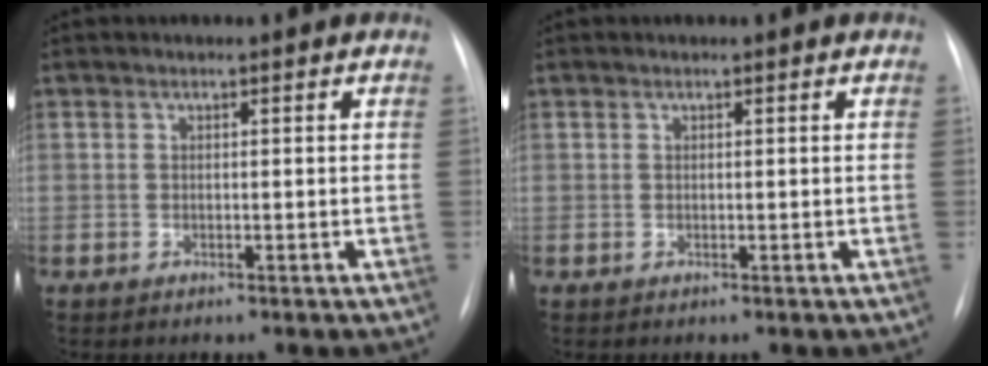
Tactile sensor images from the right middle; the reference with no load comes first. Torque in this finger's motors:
{"motor_torque": [-0.03, 0.06, -0.03, 0.00]}